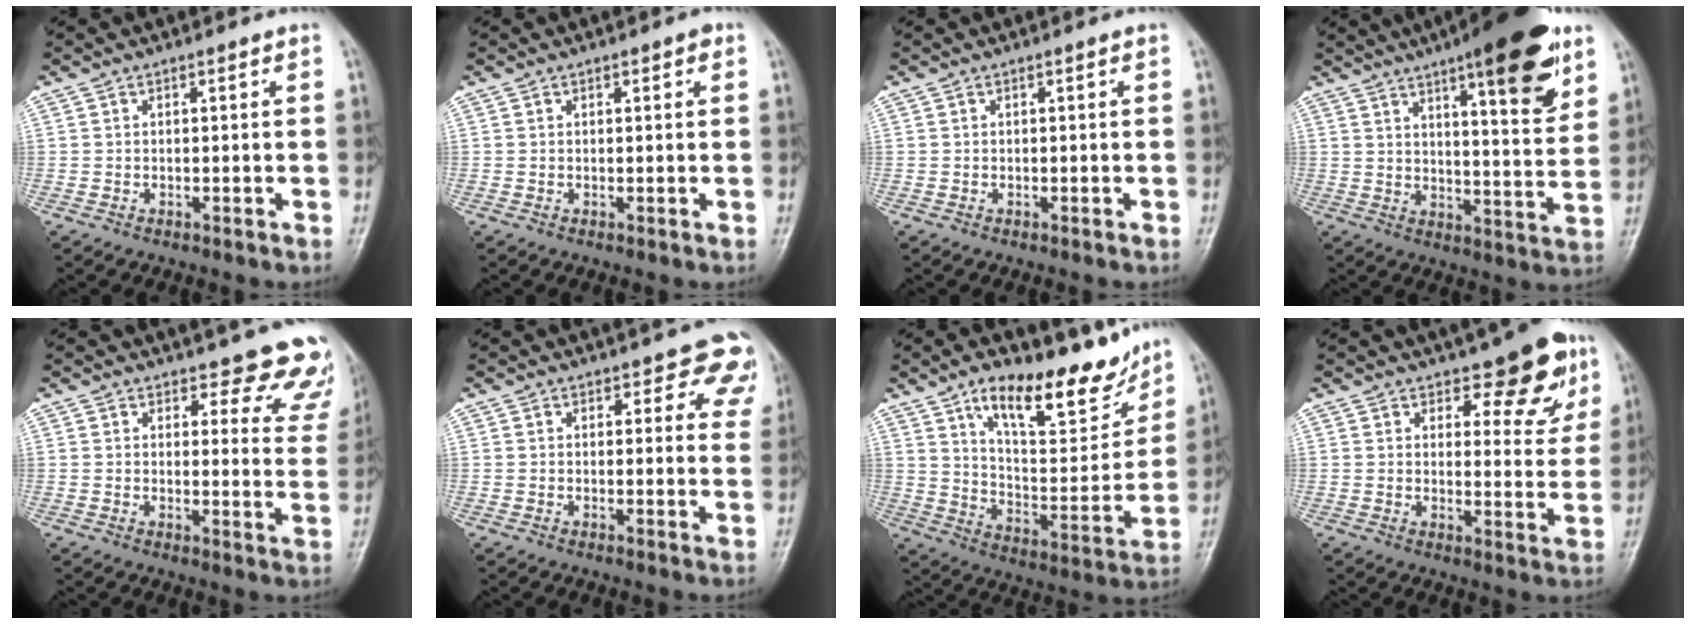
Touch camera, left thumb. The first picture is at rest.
{"total": 1.3, "force": [0.7, 0.6, 0.9], "torque": [-0.003, 0.000, 0.005]}
{"total": 0.0}
{"total": 18.5, "force": [10.7, 4.6, 14.3], "torque": [-0.171, -0.051, 0.152]}
{"total": 12.9, "force": [11.4, 4.6, 3.9], "torque": [0.015, -0.075, 0.102]}
{"total": 7.3, "force": [5.8, 3.5, 2.7], "torque": [0.018, -0.028, 0.047]}
{"total": 20.0, "force": [13.7, 7.7, 12.4], "torque": [-0.134, -0.076, 0.223]}
{"total": 10.4, "force": [6.8, 4.6, 6.4], "torque": [-0.036, -0.038, 0.089]}